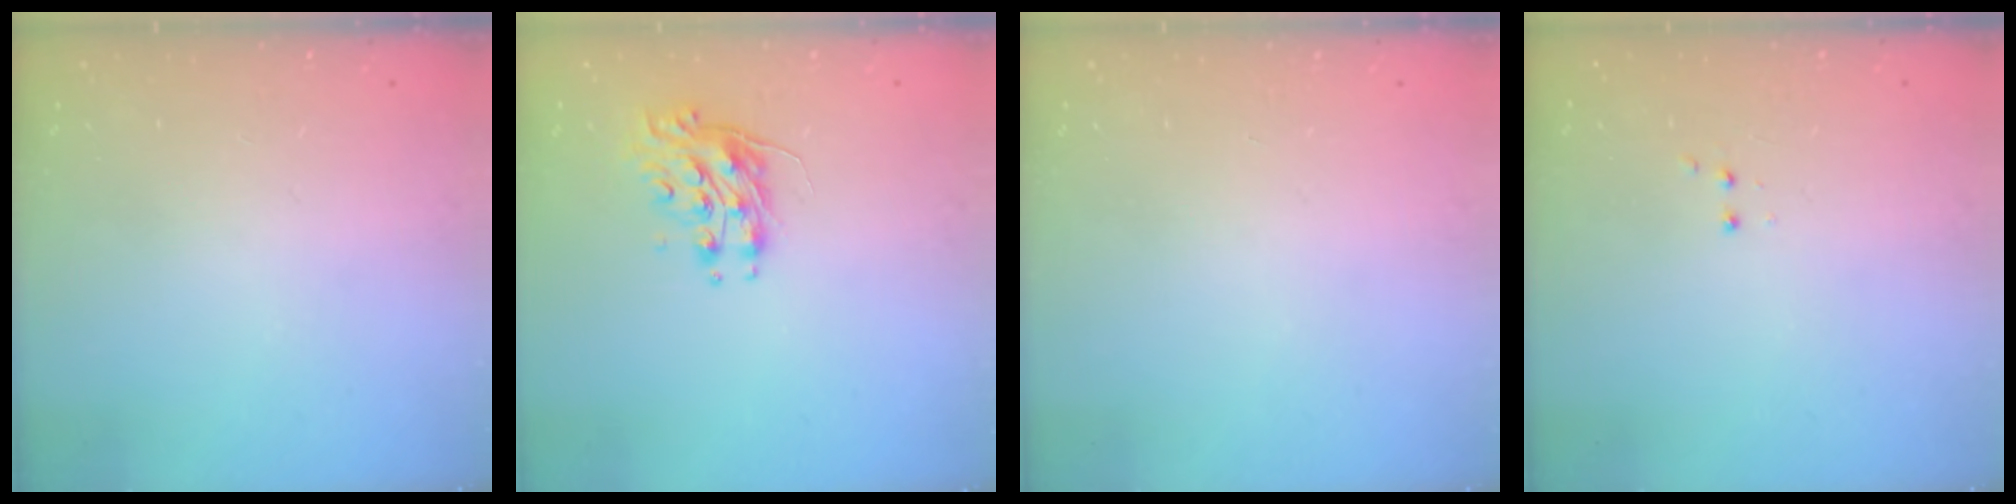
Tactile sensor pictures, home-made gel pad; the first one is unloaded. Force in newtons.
{"total": 8.7, "press": 8.7, "slide": 0.3}
{"total": 0.0}
{"total": 2.8, "press": 2.8, "slide": 0.6}